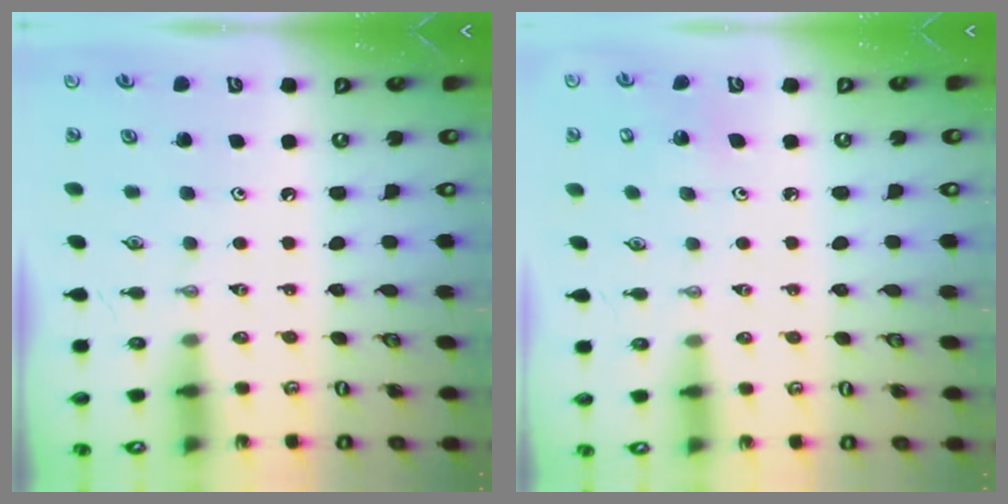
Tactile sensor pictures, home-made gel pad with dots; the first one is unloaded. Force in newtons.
{"total": 2.8, "press": 2.8, "slide": 0.2}